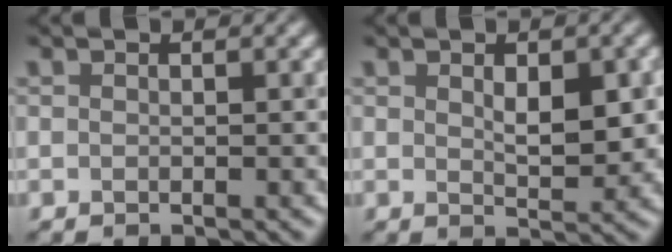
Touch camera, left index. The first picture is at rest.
{"total": 3.4, "force": [0.4, 1.6, 2.9], "torque": [-0.044, 0.001, 0.015]}